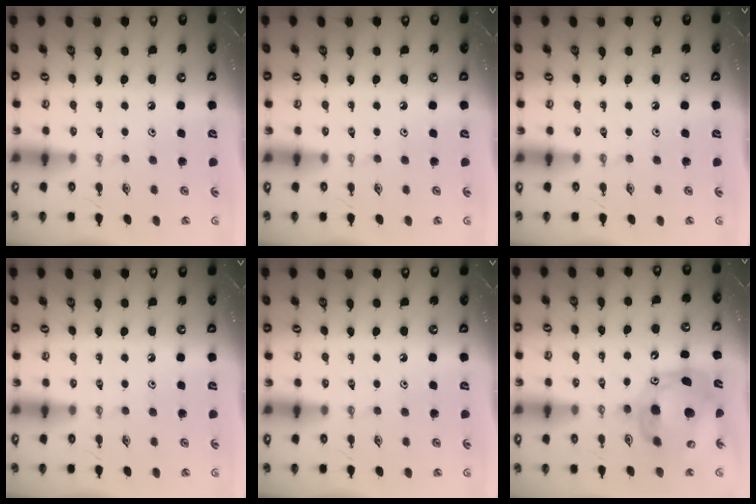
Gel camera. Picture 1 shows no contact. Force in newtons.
{"total": 0.0}
{"total": 0.0}
{"total": 0.0}
{"total": 0.0}
{"total": 18.0, "press": 17.8, "slide": 2.2}